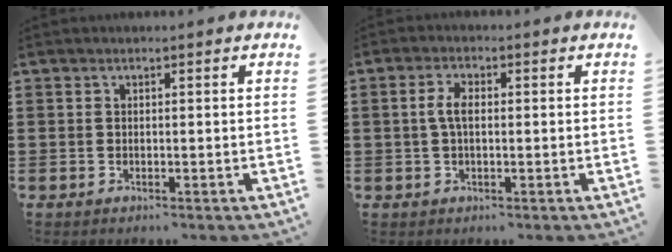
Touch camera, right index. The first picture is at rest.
{"total": 3.4, "force": [0.1, 1.5, 3.0], "torque": [-0.067, 0.003, -0.003]}